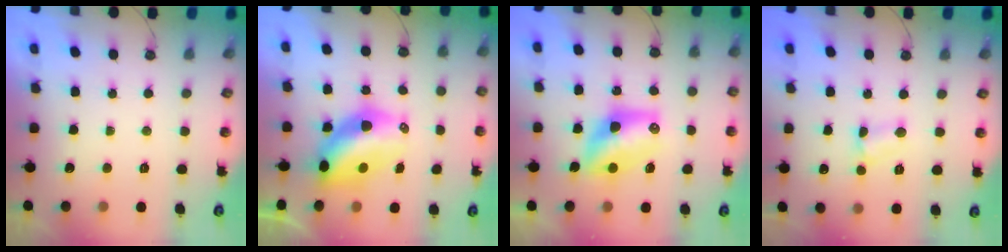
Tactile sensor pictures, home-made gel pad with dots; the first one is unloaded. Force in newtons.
{"total": 10.4, "press": 10.4, "slide": 0.9}
{"total": 9.3, "press": 9.2, "slide": 0.6}
{"total": 4.0, "press": 4.0, "slide": 0.5}